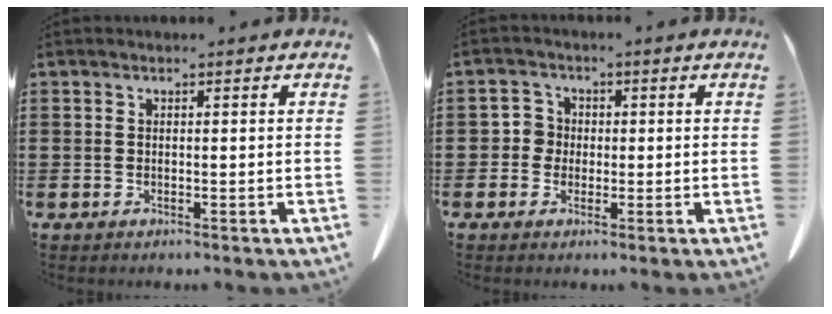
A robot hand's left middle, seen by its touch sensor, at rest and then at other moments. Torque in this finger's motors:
{"motor_torque": [-0.04, 0.05, 0.00, -0.01]}